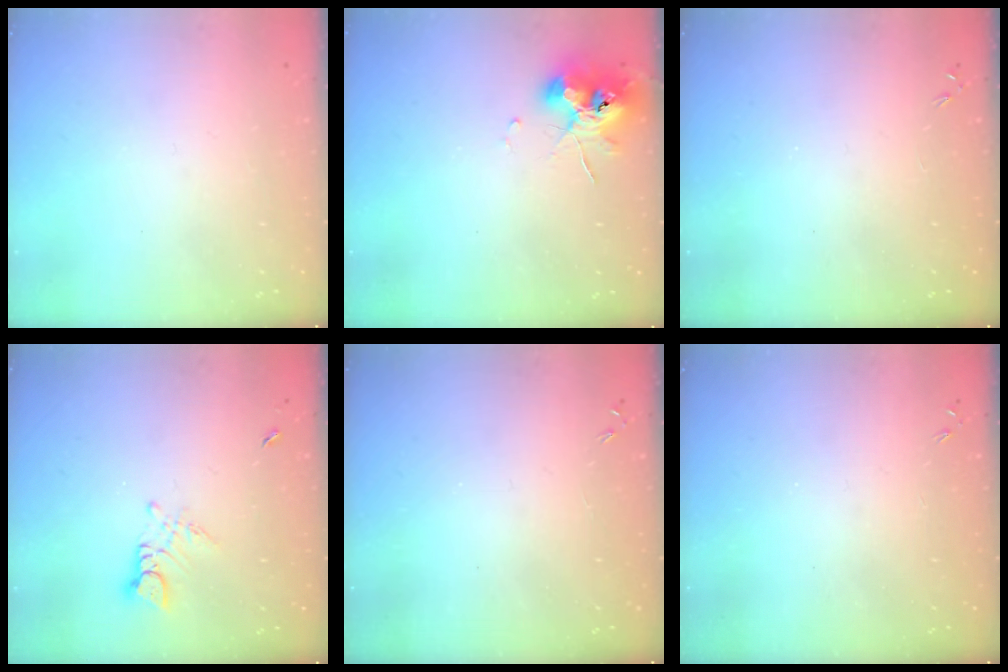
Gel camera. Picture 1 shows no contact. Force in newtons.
{"total": 9.5, "press": 9.4, "slide": 0.9}
{"total": 0.0}
{"total": 3.0, "press": 2.9, "slide": 0.4}
{"total": 0.0}
{"total": 0.0}